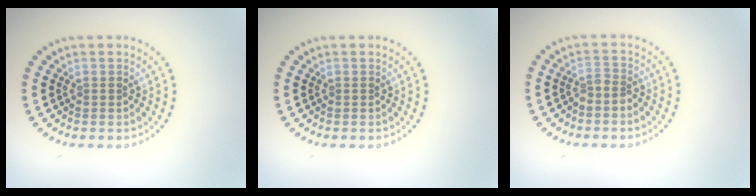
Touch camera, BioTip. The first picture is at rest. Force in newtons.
{"total": 0.0}
{"total": 1.5, "press": 1.1, "slide": 1.0}